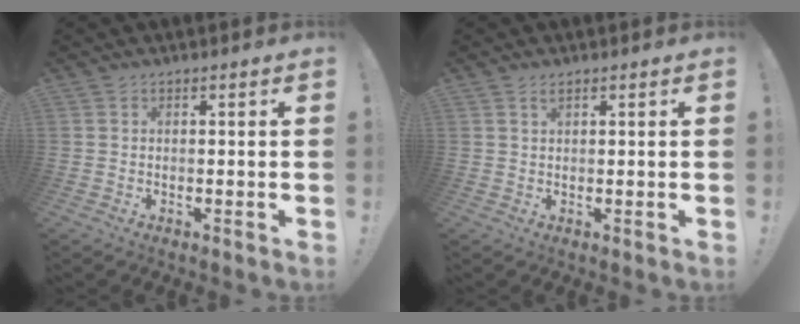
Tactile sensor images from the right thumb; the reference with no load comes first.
{"total": 1.0, "force": [0.8, 0.4, 0.6], "torque": [-0.009, -0.002, 0.014]}